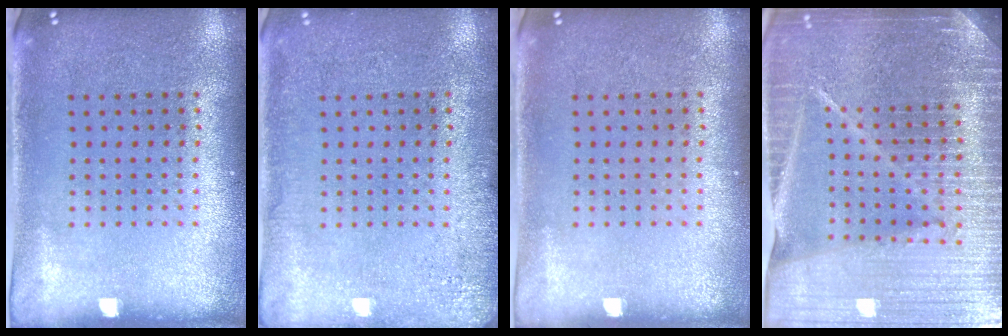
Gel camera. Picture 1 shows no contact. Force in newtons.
{"total": 2.3, "press": 2.2, "slide": 0.3}
{"total": 0.0}
{"total": 6.1, "press": 5.4, "slide": 2.9}